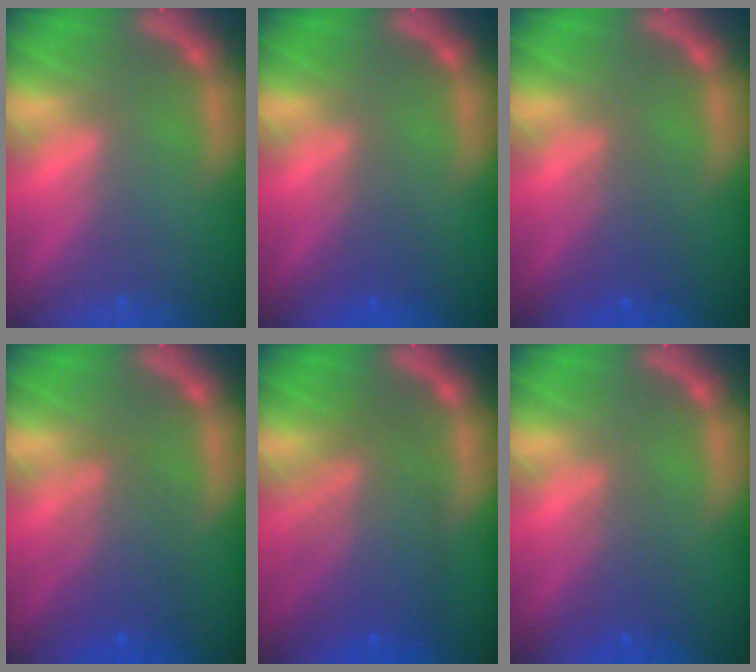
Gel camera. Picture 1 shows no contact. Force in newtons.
{"total": 2.0}
{"total": 2.5}
{"total": 4.5}
{"total": 7.5}
{"total": 2.5}